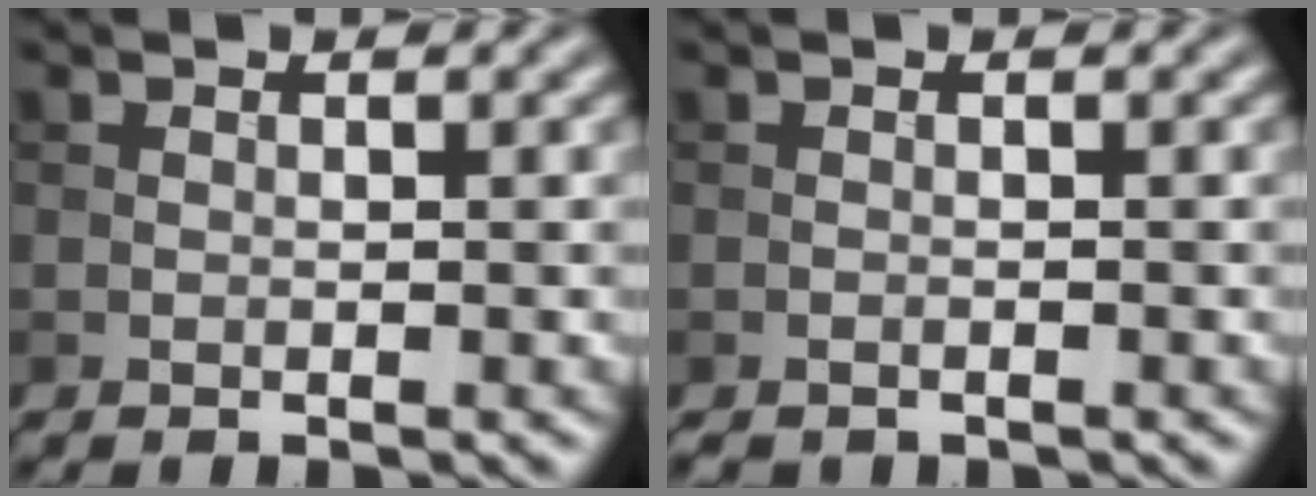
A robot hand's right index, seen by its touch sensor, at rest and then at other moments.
{"total": 0.7, "force": [-0.6, 0.2, 0.2], "torque": [-0.004, -0.002, -0.011]}